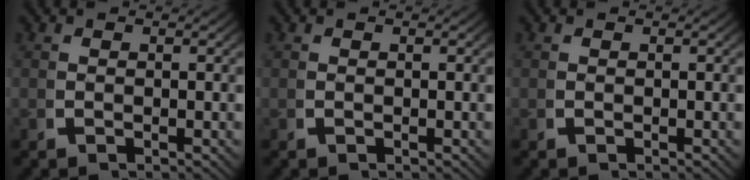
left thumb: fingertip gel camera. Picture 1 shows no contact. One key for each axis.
{"total": 0.0}
{"total": 0.0}